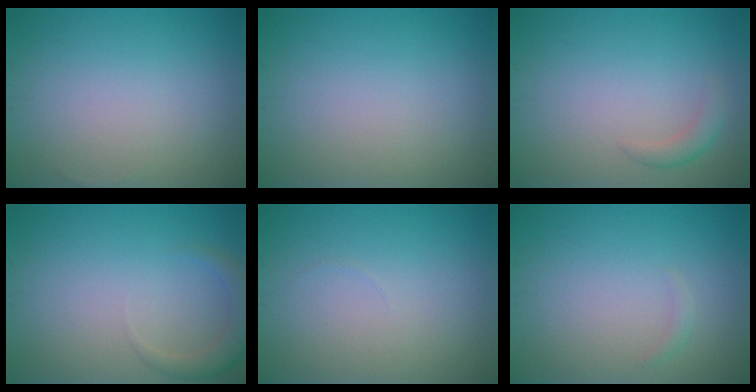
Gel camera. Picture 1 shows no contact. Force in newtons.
{"total": 0.0}
{"total": 1.4, "press": 1.4, "slide": 0.1}
{"total": 2.3, "press": 2.3, "slide": 0.1}
{"total": 0.0}
{"total": 0.7, "press": 0.7, "slide": 0.0}